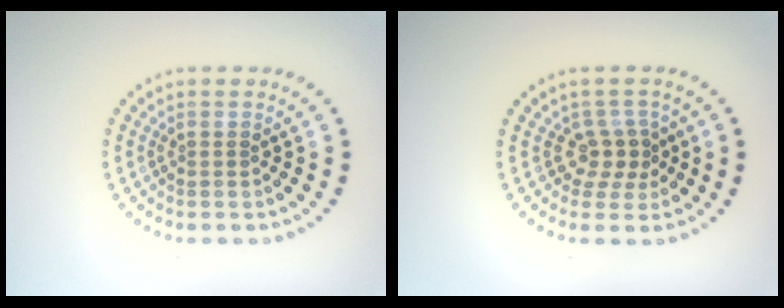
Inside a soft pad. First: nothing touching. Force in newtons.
{"total": 2.4, "press": 1.8, "slide": 1.7}